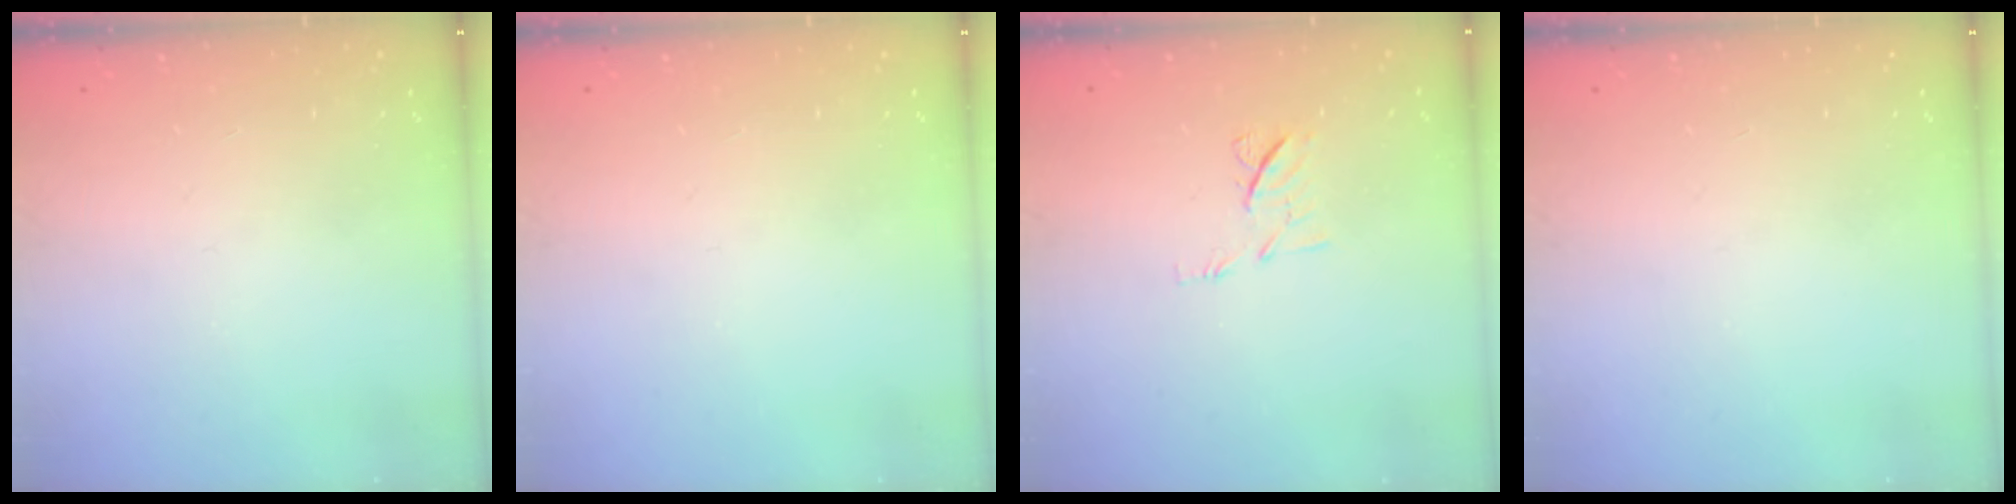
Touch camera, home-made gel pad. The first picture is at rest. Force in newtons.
{"total": 0.0}
{"total": 7.2, "press": 7.0, "slide": 1.4}
{"total": 0.0}